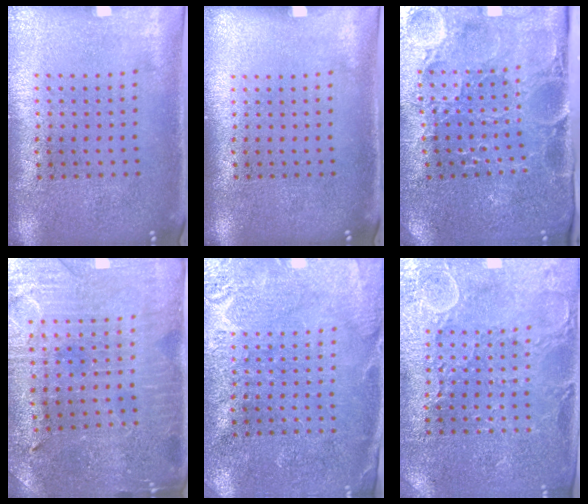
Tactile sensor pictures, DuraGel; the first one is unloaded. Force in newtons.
{"total": 0.0}
{"total": 3.8, "press": 3.8, "slide": 0.5}
{"total": 1.8, "press": 1.8, "slide": 0.4}
{"total": 2.7, "press": 2.7, "slide": 0.4}
{"total": 3.2, "press": 3.2, "slide": 0.5}